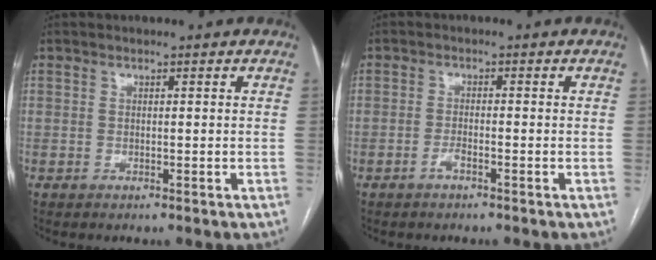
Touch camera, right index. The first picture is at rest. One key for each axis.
{"total": 1.5, "fx": -0.9, "fy": 0.1, "fz": 1.1, "tx": -0.021, "ty": 0.001, "tz": -0.018}